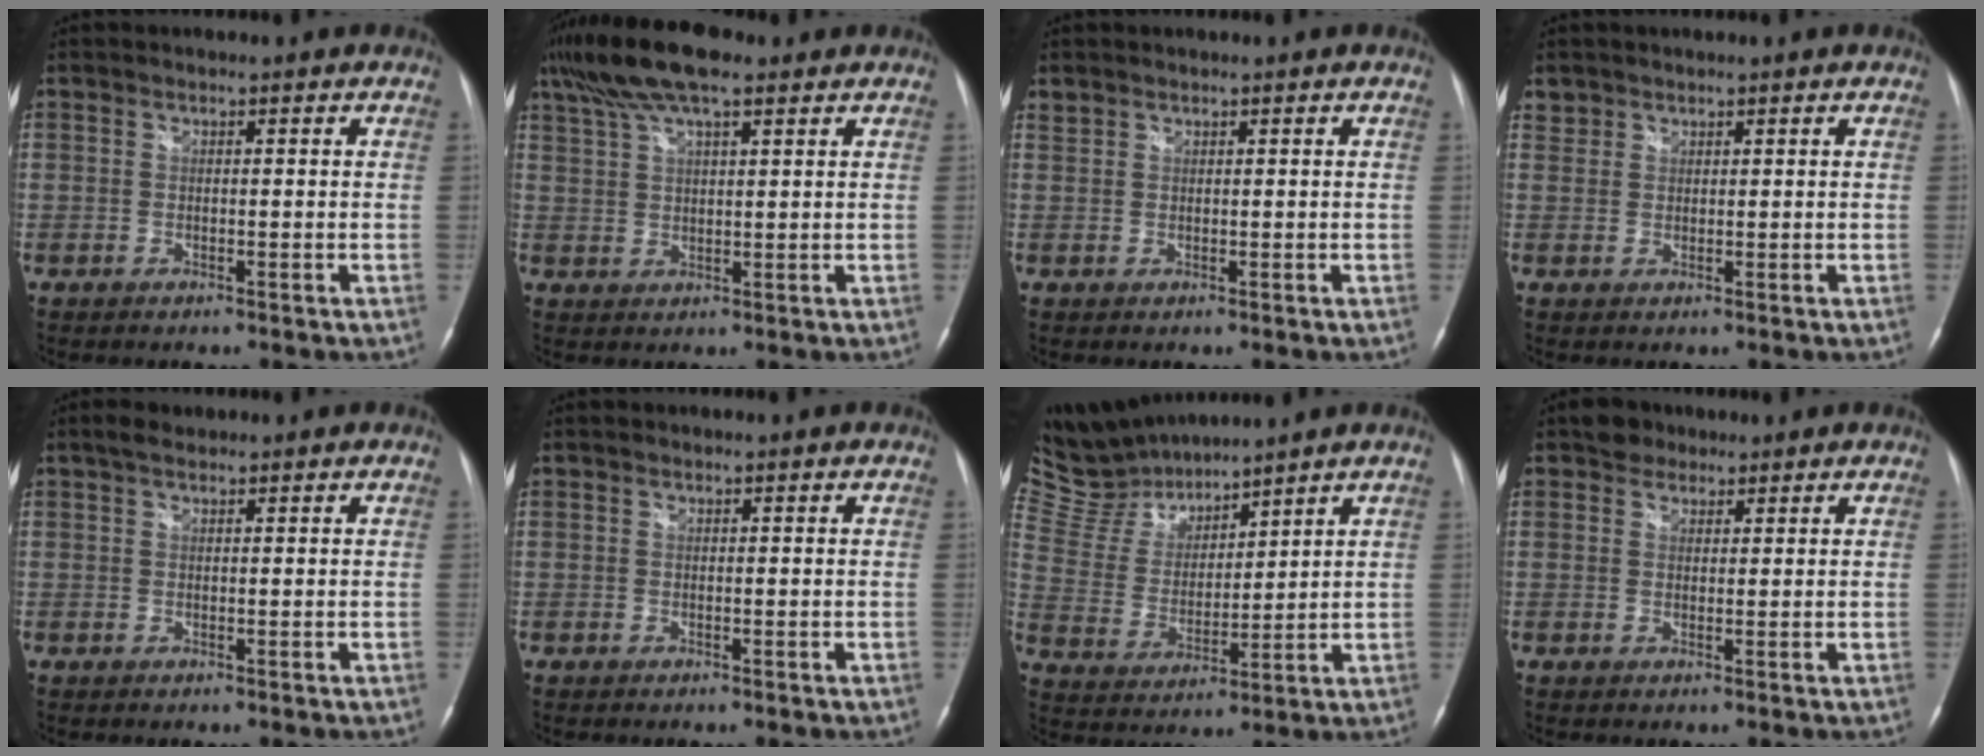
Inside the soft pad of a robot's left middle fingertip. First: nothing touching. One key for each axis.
{"total": 10.8, "fx": 7.5, "fy": 2.5, "fz": 7.4, "tx": -0.147, "ty": 0.030, "tz": 0.132}
{"total": 0.9, "fx": 0.8, "fy": 0.4, "fz": -0.1, "tx": 0.000, "ty": 0.008, "tz": 0.017}
{"total": 1.6, "fx": 1.2, "fy": 1.1, "fz": -0.3, "tx": 0.013, "ty": 0.008, "tz": 0.018}
{"total": 1.9, "fx": 1.5, "fy": 0.8, "fz": 1.0, "tx": -0.021, "ty": 0.010, "tz": 0.023}
{"total": 0.0}
{"total": 9.9, "fx": 9.7, "fy": 1.6, "fz": 0.5, "tx": -0.032, "ty": 0.010, "tz": 0.213}
{"total": 2.8, "fx": 2.0, "fy": 1.9, "fz": 0.4, "tx": -0.008, "ty": 0.008, "tz": 0.029}